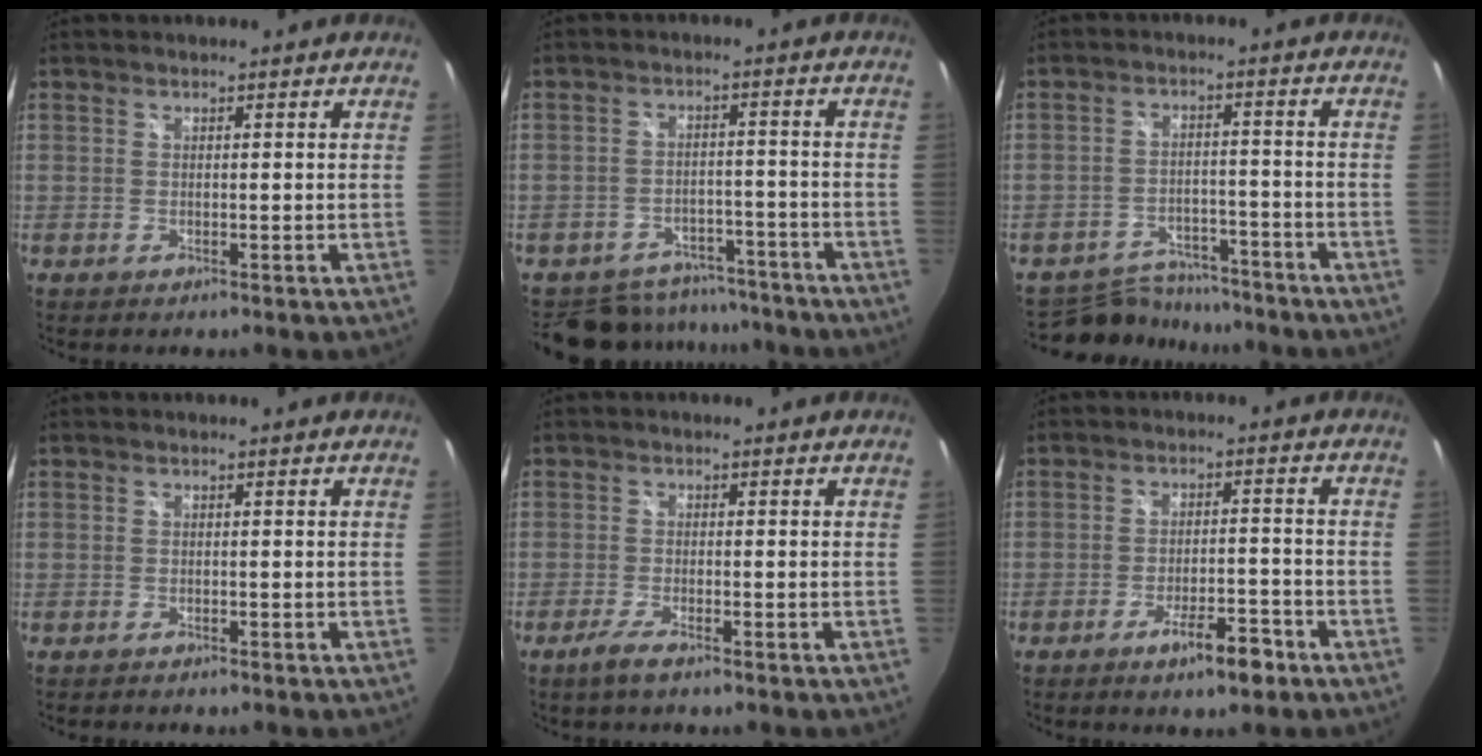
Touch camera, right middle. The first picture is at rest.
{"total": 11.2, "force": [-9.7, 5.2, 1.9], "torque": [-0.053, 0.020, -0.127]}
{"total": 10.6, "force": [-9.7, 3.6, 2.1], "torque": [-0.062, 0.011, -0.141]}
{"total": 1.2, "force": [-1.1, 0.3, 0.3], "torque": [-0.011, -0.006, -0.019]}
{"total": 3.2, "force": [-2.4, 0.2, 2.1], "torque": [-0.057, -0.007, -0.049]}
{"total": 6.3, "force": [-4.2, 1.6, 4.5], "torque": [-0.083, -0.004, -0.061]}